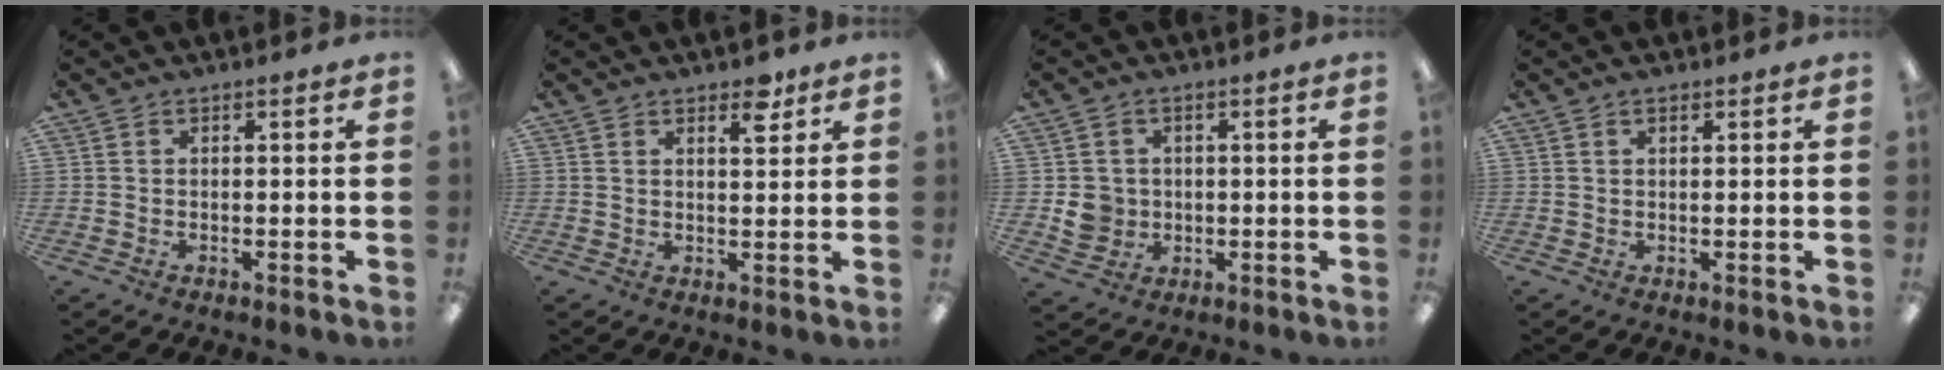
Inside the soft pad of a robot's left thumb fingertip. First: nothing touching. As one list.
[{"total": 4.6, "force": [3.3, 1.8, 2.5], "torque": [-0.017, -0.018, 0.051]}, {"total": 5.0, "force": [0.1, 4.9, 1.2], "torque": [-0.013, 0.006, 0.005]}, {"total": 1.1, "force": [0.8, 0.4, 0.7], "torque": [-0.016, 0.001, 0.014]}]